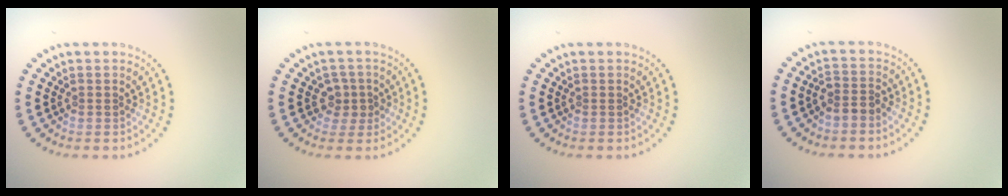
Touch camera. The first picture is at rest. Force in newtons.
{"total": 1.9, "press": 1.5, "slide": 1.1}
{"total": 0.0}
{"total": 1.8, "press": 1.4, "slide": 1.1}